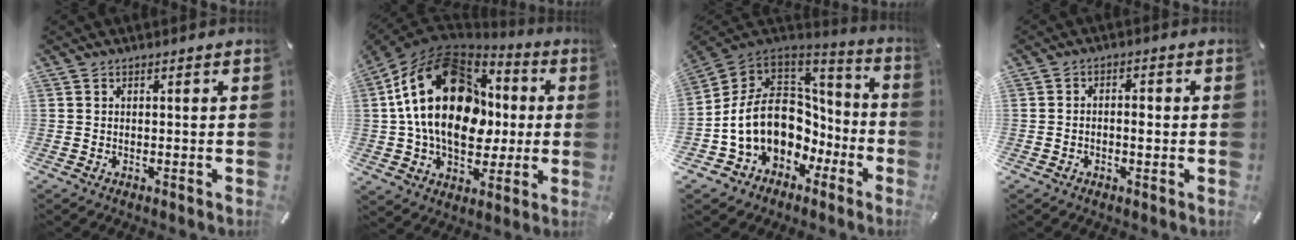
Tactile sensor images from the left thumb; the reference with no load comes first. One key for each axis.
{"total": 25.4, "fx": 3.2, "fy": 18.1, "fz": 17.5, "tx": -0.331, "ty": 0.010, "tz": 0.057}
{"total": 17.0, "fx": -0.4, "fy": 14.0, "fz": 9.7, "tx": -0.209, "ty": -0.019, "tz": 0.008}
{"total": 2.5, "fx": -0.6, "fy": 1.6, "fz": 1.9, "tx": -0.036, "ty": 0.004, "tz": -0.013}